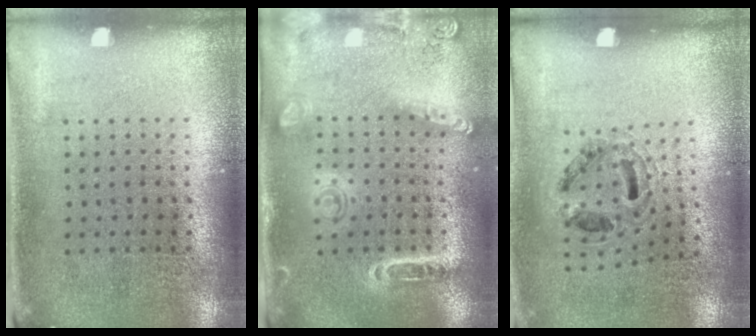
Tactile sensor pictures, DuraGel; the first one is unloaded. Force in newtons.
{"total": 1.6, "press": 1.5, "slide": 0.4}
{"total": 1.0, "press": 0.8, "slide": 0.6}